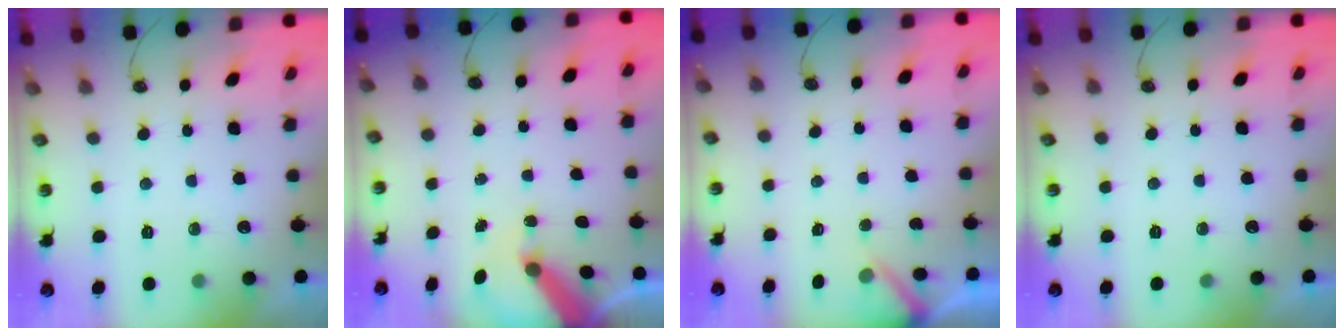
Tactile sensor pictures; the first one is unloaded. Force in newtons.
{"total": 7.8, "press": 7.8, "slide": 0.8}
{"total": 2.4, "press": 2.4, "slide": 0.3}
{"total": 0.0}